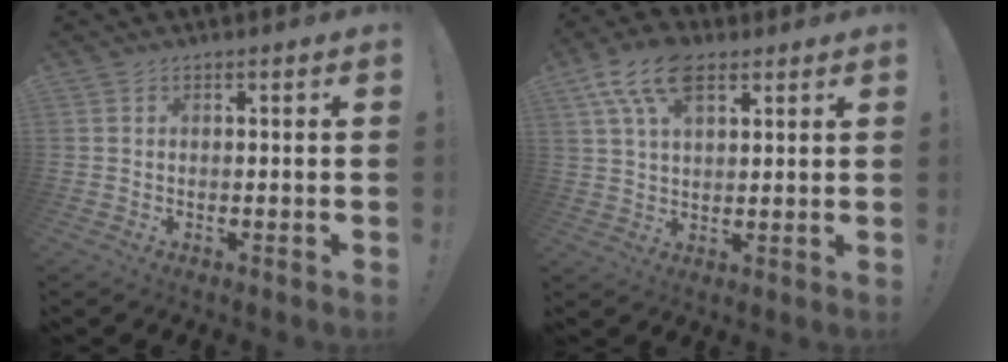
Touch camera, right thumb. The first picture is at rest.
{"total": 12.3, "force": [6.4, 6.6, 8.2], "torque": [-0.154, -0.011, 0.119]}